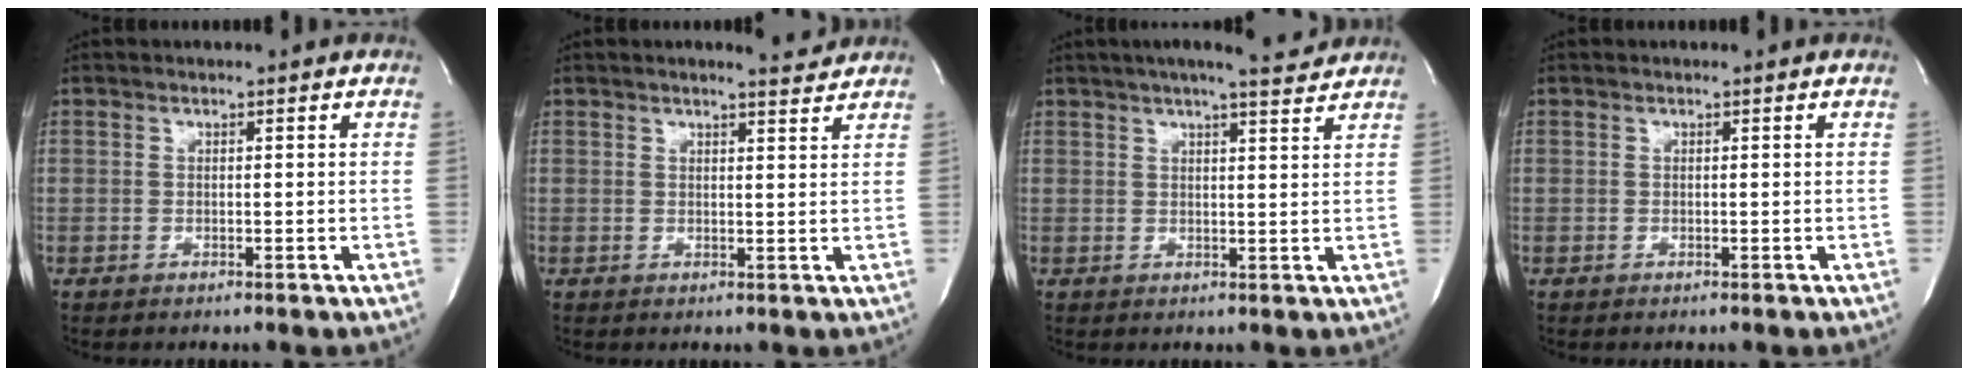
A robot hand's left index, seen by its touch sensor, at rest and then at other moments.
{"total": 2.8, "force": [2.7, 0.0, 0.8], "torque": [-0.018, -0.008, 0.032]}
{"total": 8.2, "force": [7.2, 0.4, 3.9], "torque": [-0.060, 0.007, 0.088]}
{"total": 0.0}